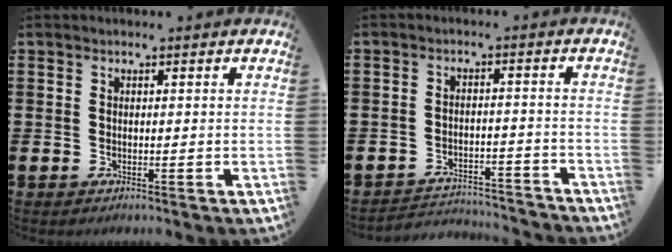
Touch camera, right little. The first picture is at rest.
{"total": 3.1, "force": [-3.1, 0.3, 0.0], "torque": [-0.007, 0.004, -0.067]}